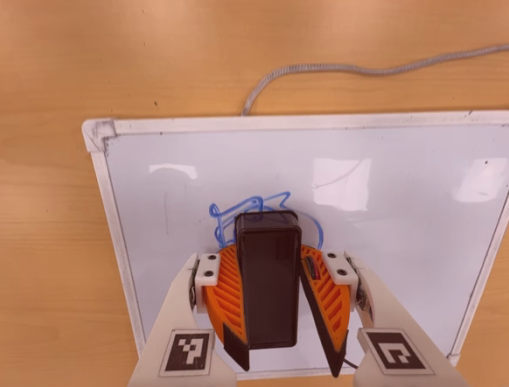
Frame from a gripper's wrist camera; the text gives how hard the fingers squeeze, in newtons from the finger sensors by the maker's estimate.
{"total": 14.4, "left": 16.6, "right": 12.2}